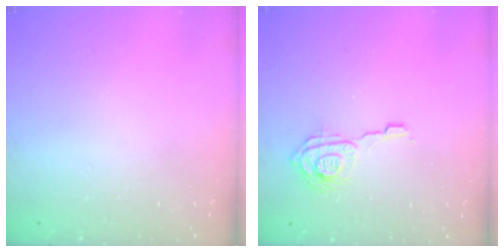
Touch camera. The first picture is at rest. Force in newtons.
{"total": 10.3, "press": 10.3, "slide": 1.0}